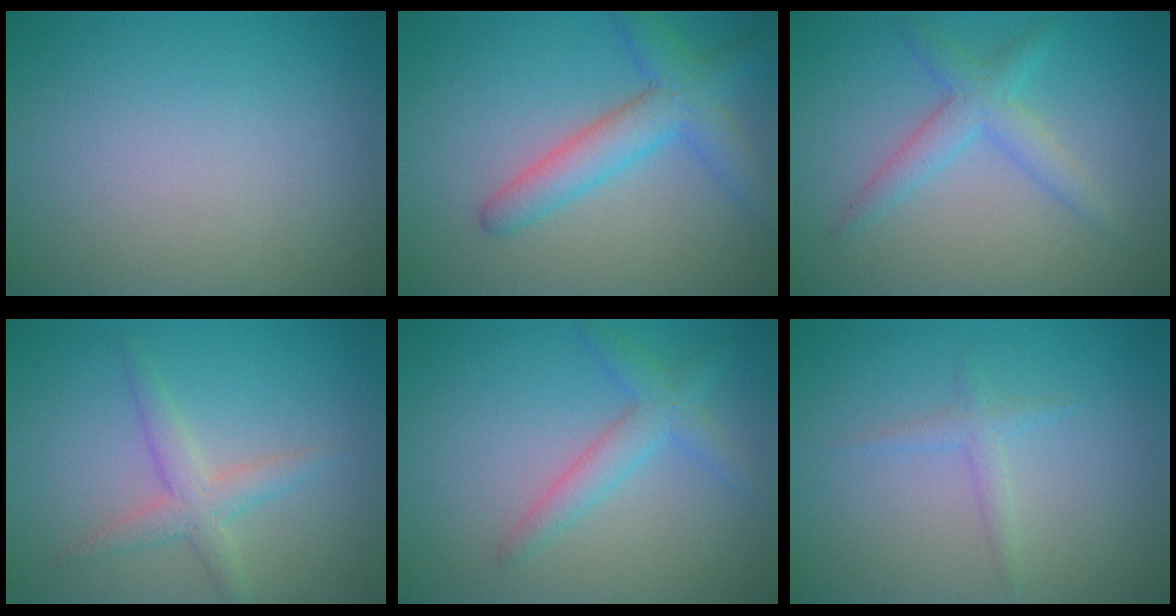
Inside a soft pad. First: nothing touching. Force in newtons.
{"total": 4.5, "press": 4.5, "slide": 0.2}
{"total": 3.0, "press": 3.0, "slide": 0.1}
{"total": 2.6, "press": 2.6, "slide": 0.1}
{"total": 2.7, "press": 2.7, "slide": 0.1}
{"total": 1.3, "press": 1.3, "slide": 0.1}